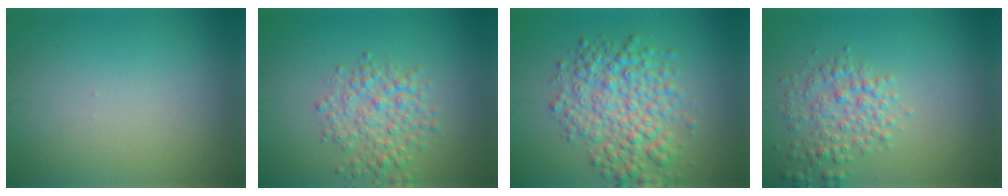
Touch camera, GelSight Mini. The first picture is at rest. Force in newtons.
{"total": 3.5, "press": 3.5, "slide": 0.1}
{"total": 5.8, "press": 5.8, "slide": 0.1}
{"total": 3.1, "press": 3.1, "slide": 0.1}